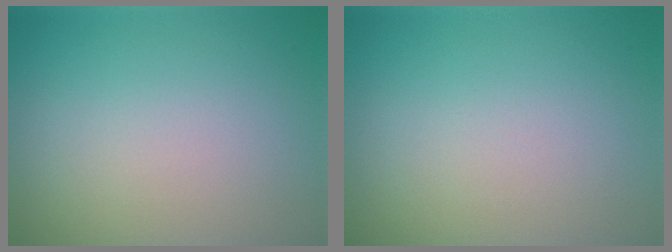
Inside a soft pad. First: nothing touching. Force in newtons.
{"total": 0.0}